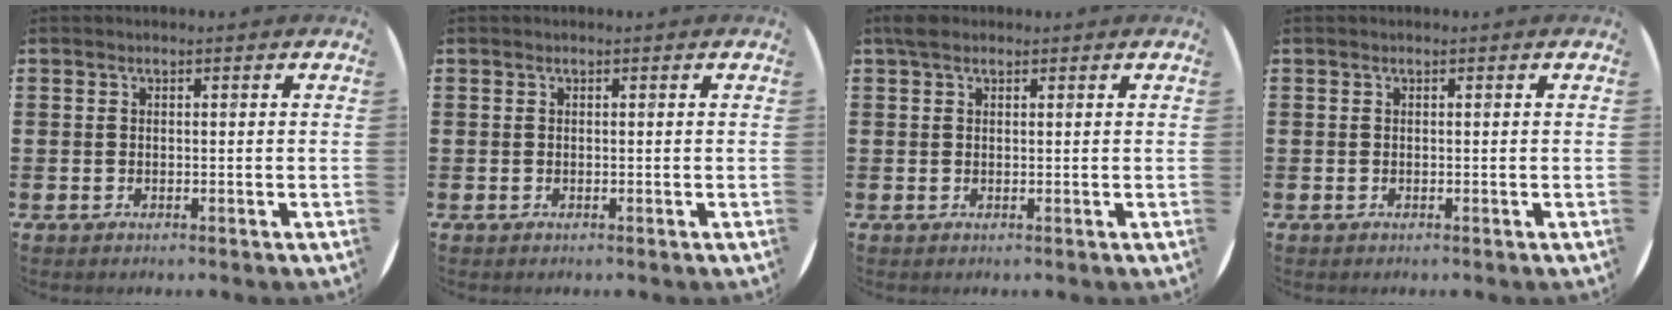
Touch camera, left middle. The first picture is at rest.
{"total": 0.0}
{"total": 1.5, "force": [1.1, 0.7, 0.7], "torque": [-0.007, 0.003, 0.018]}
{"total": 0.0}